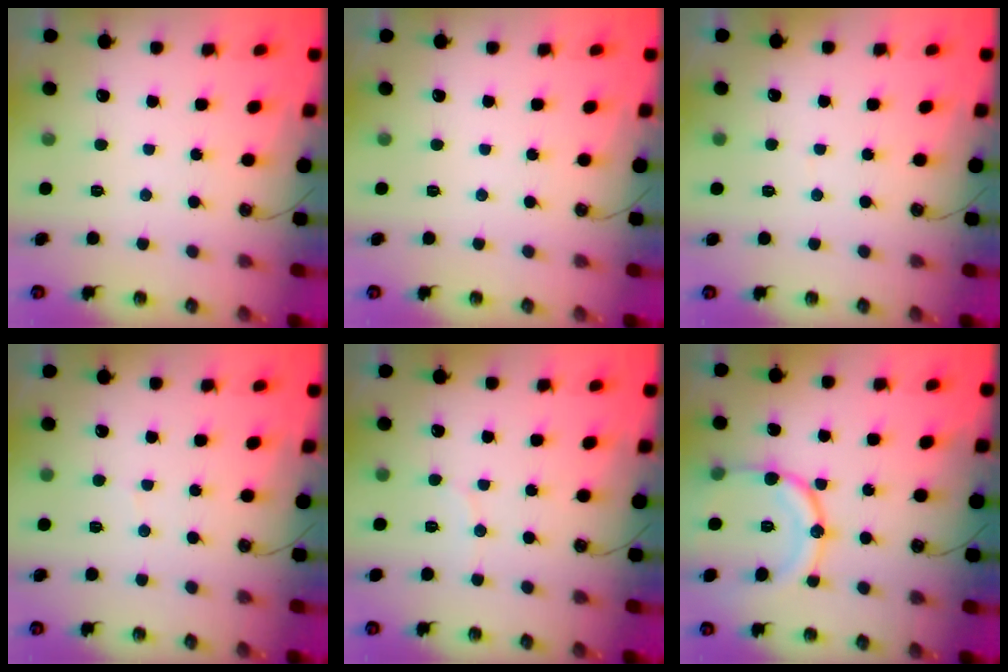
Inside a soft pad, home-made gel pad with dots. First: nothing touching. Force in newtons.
{"total": 0.0}
{"total": 2.0, "press": 2.0, "slide": 0.2}
{"total": 2.6, "press": 2.6, "slide": 0.2}
{"total": 2.9, "press": 2.9, "slide": 0.3}
{"total": 15.7, "press": 15.6, "slide": 1.5}